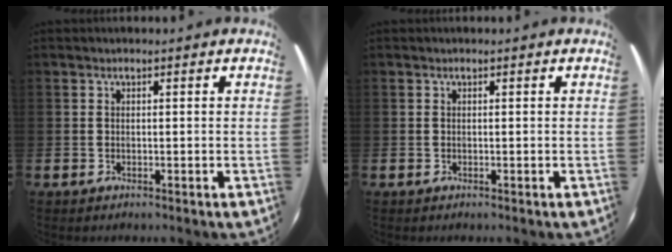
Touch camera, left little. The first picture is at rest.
{"total": 0.0}